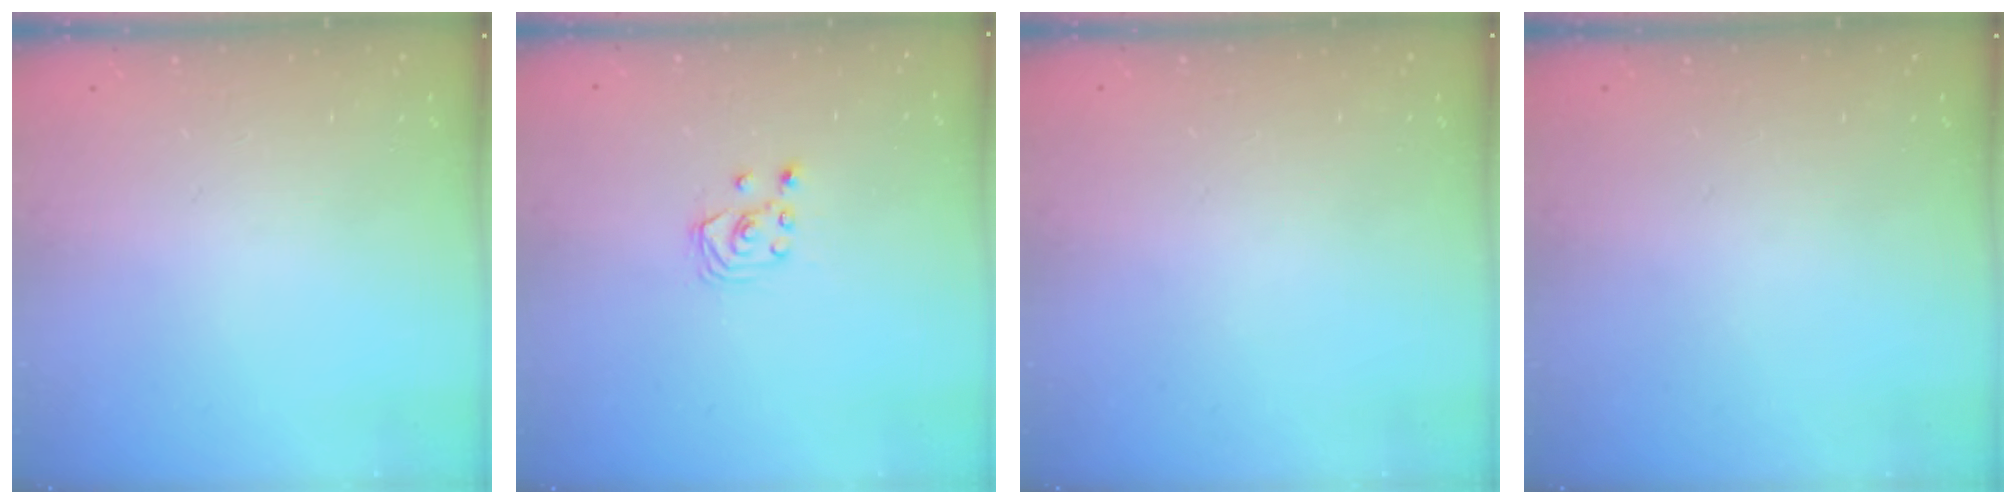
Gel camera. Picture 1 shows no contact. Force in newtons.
{"total": 2.9, "press": 2.8, "slide": 0.3}
{"total": 0.0}
{"total": 0.0}